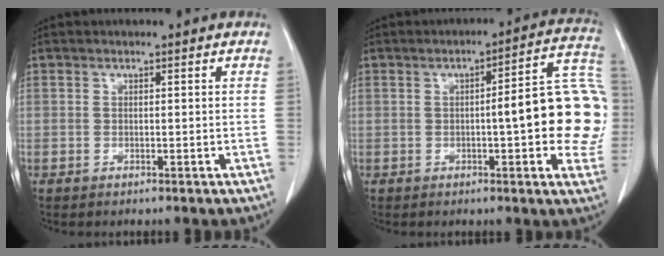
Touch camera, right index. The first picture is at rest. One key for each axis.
{"total": 15.3, "fx": -0.4, "fy": 2.8, "fz": 15.0, "tx": -0.156, "ty": 0.032, "tz": -0.009}